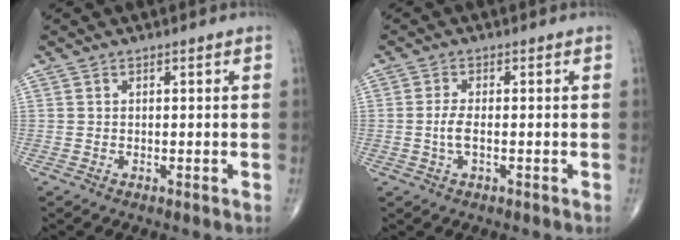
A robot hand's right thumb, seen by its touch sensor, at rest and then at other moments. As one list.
[{"total": 3.0, "force": [-0.5, 1.0, 2.8], "torque": [-0.064, 0.000, -0.011]}]